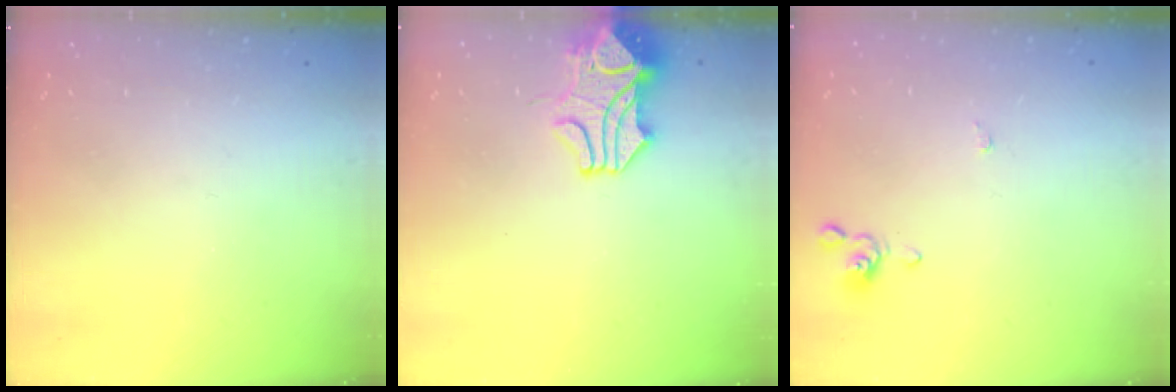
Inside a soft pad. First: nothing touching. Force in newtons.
{"total": 2.8, "press": 2.5, "slide": 1.1}
{"total": 0.0}